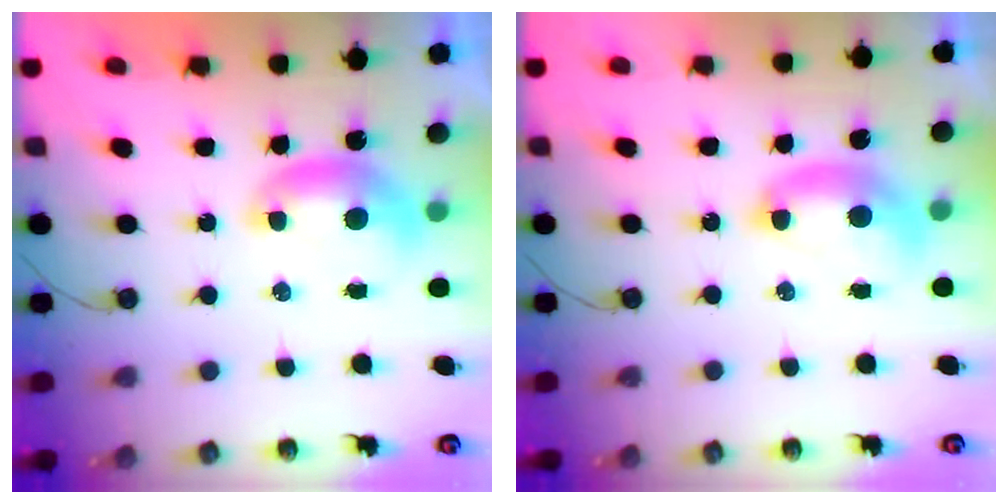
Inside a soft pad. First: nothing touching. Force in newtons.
{"total": 2.5, "press": 2.5, "slide": 0.1}